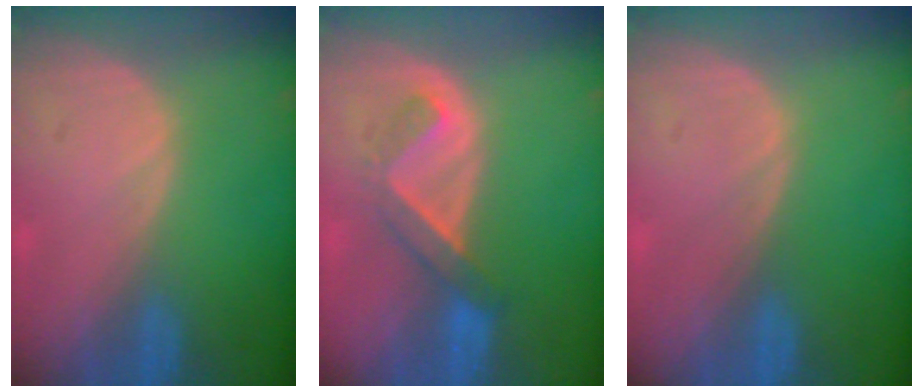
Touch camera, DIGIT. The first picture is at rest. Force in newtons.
{"total": 5.2, "press": 4.6, "slide": 2.4}
{"total": 0.0}